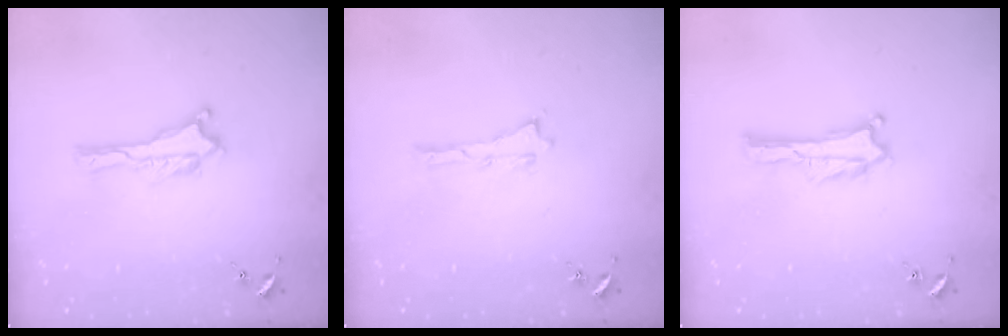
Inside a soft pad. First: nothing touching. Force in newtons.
{"total": 0.0}
{"total": 0.0}